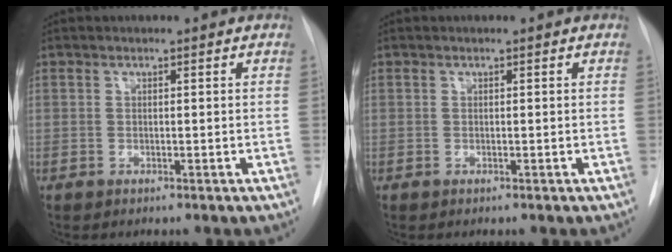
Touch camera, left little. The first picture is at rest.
{"total": 0.0}